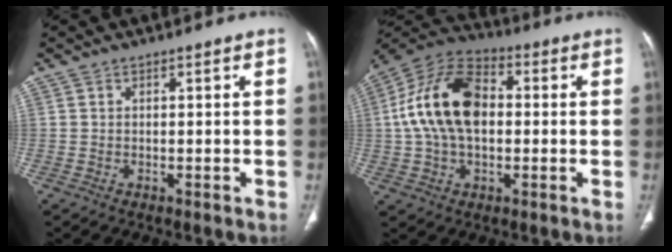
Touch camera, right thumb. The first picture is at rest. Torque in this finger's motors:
{"motor_torque": [0.75, 2.32, 1.03, -0.58, 0.22]}